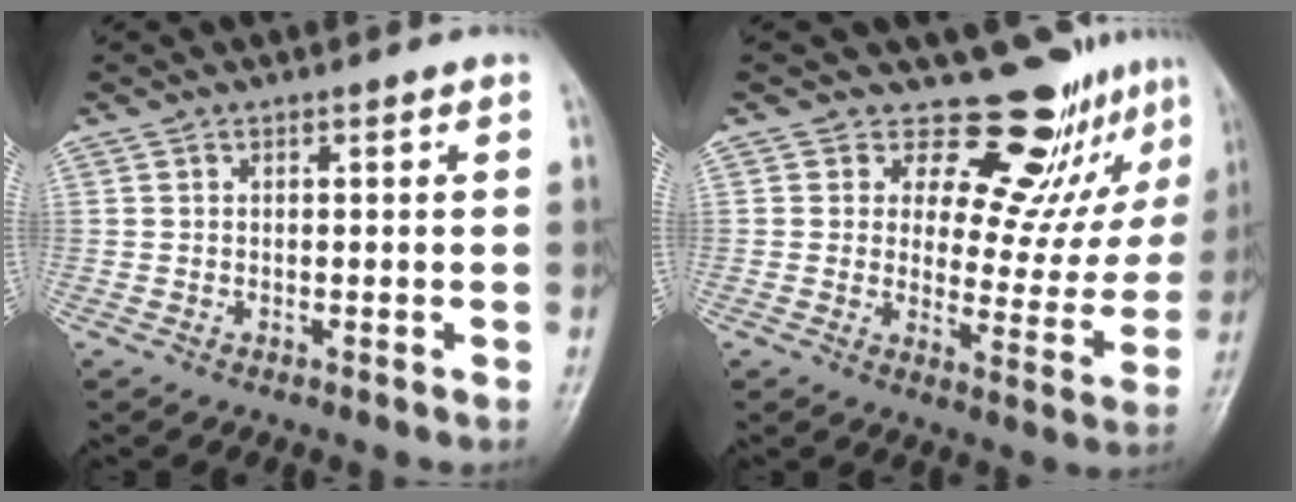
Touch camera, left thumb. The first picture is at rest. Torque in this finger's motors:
{"motor_torque": [0.01, 0.25, -0.17, 0.07, 0.05]}